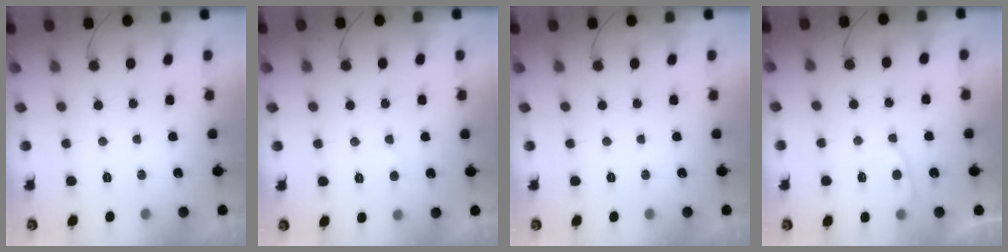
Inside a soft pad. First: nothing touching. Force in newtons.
{"total": 4.3, "press": 4.3, "slide": 0.4}
{"total": 0.0}
{"total": 3.9, "press": 3.9, "slide": 0.4}